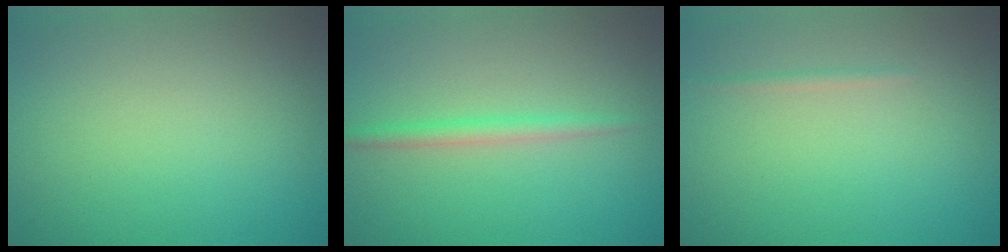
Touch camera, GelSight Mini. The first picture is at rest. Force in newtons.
{"total": 1.7, "press": 1.7, "slide": 0.1}
{"total": 0.6, "press": 0.6, "slide": 0.0}